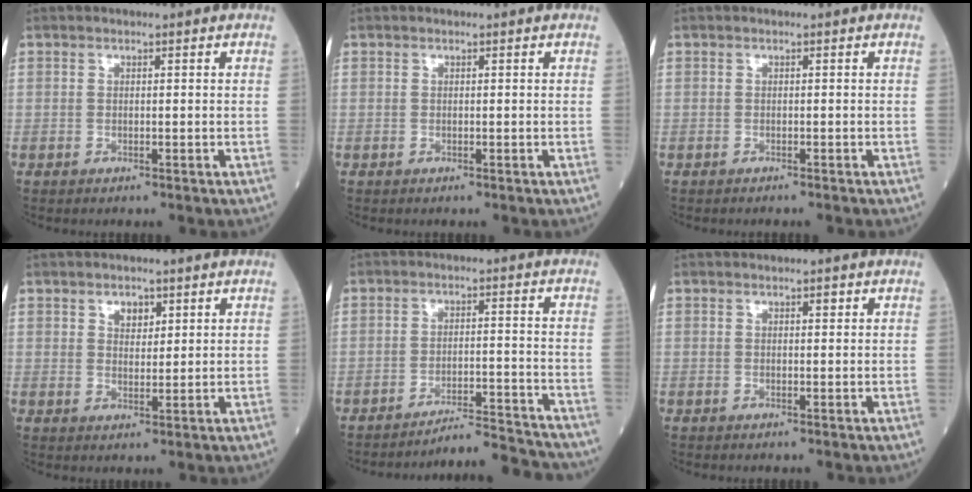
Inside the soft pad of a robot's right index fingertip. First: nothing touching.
{"total": 0.0}
{"total": 1.0, "force": [-0.9, 0.1, 0.3], "torque": [-0.006, -0.001, -0.014]}
{"total": 2.8, "force": [1.5, 1.7, 1.6], "torque": [-0.023, 0.001, 0.026]}
{"total": 8.8, "force": [-8.7, -0.7, -0.2], "torque": [0.010, 0.016, -0.133]}
{"total": 0.6, "force": [0.3, 0.2, 0.5], "torque": [-0.007, -0.001, 0.004]}